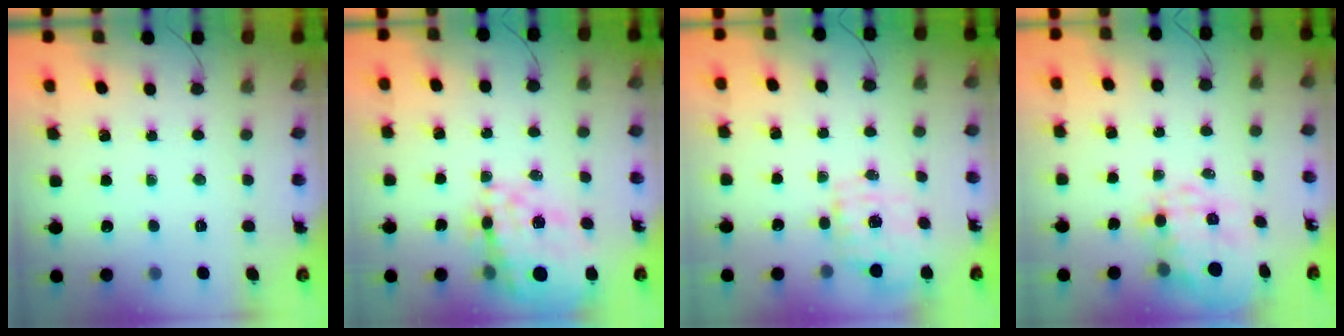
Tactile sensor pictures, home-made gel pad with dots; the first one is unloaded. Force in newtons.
{"total": 18.6, "press": 17.9, "slide": 5.2}
{"total": 1.5, "press": 1.5, "slide": 0.5}
{"total": 8.0, "press": 7.7, "slide": 2.1}